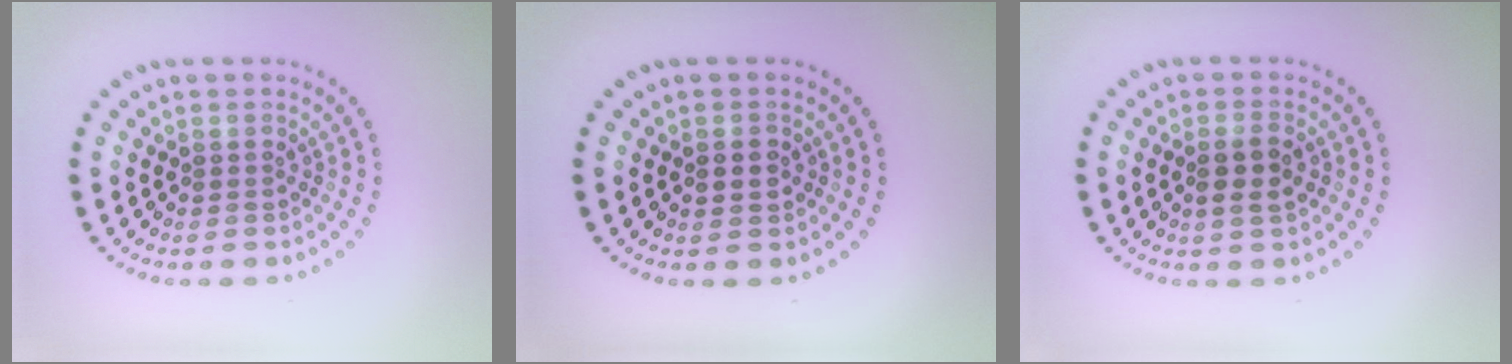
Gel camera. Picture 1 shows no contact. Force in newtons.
{"total": 0.8, "press": 0.8, "slide": 0.2}
{"total": 2.0, "press": 1.9, "slide": 0.7}